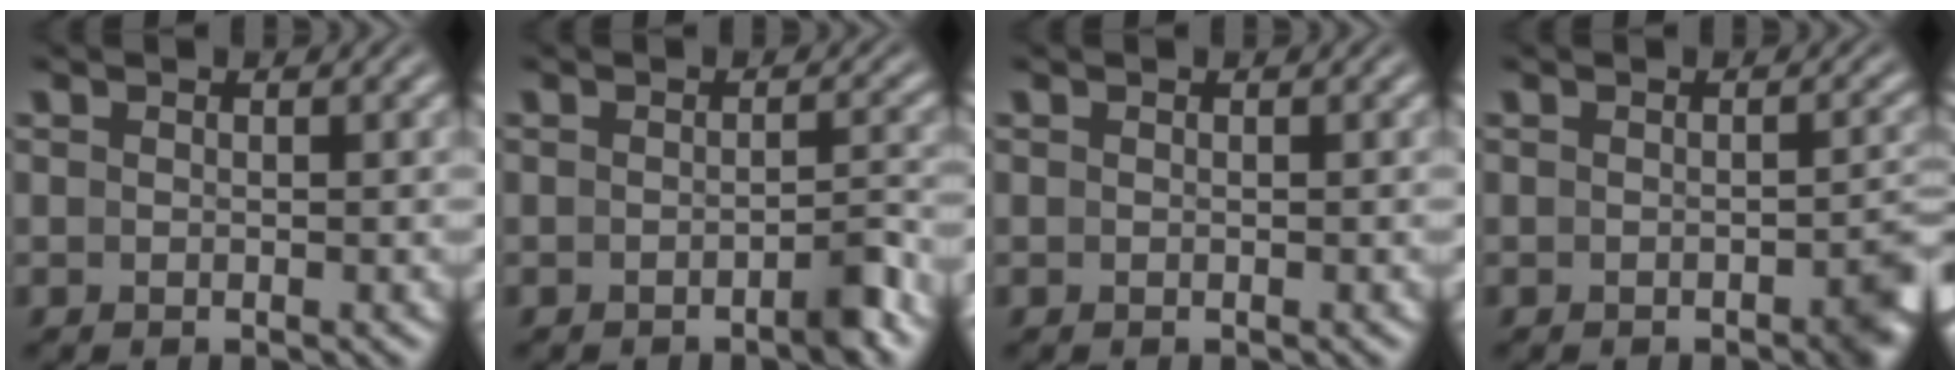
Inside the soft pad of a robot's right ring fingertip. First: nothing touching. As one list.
[{"total": 1.7, "force": [-1.4, -0.1, 1.0], "torque": [-0.015, 0.001, -0.026]}, {"total": 0.0}, {"total": 2.4, "force": [-1.3, 0.7, 1.9], "torque": [-0.020, 0.002, -0.022]}]